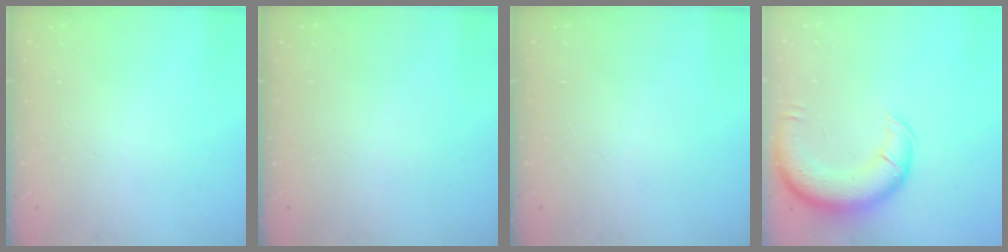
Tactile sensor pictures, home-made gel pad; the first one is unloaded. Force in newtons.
{"total": 0.0}
{"total": 0.0}
{"total": 13.2, "press": 12.8, "slide": 3.3}